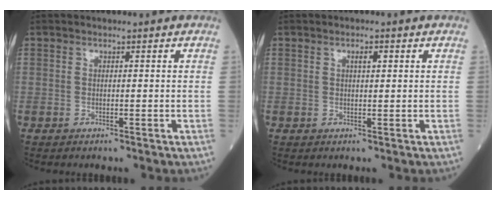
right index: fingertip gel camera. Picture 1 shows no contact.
{"total": 1.4, "force": [0.6, 0.4, 1.2], "torque": [-0.020, 0.001, 0.007]}